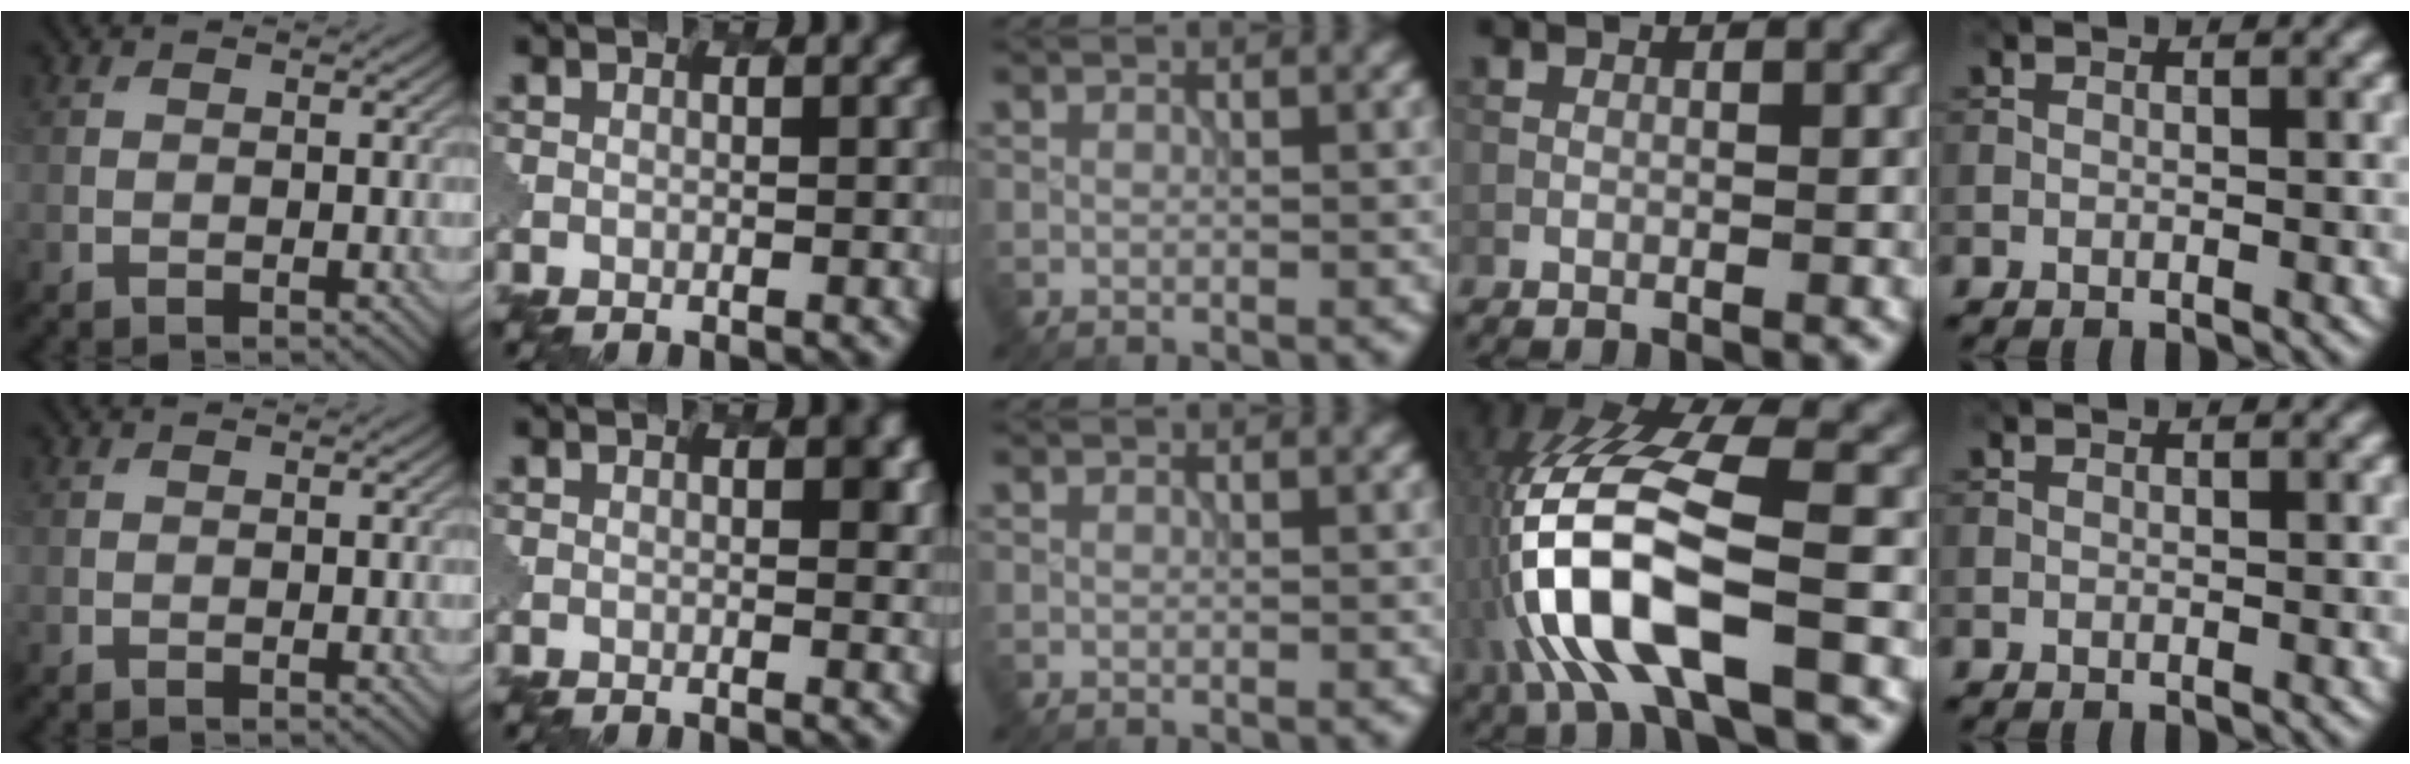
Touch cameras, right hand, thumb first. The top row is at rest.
{"index": {"total": 1.9, "force": [0.5, 0.9, 1.6], "torque": [-0.017, 0.000, 0.001]}, "ring": {"total": 12.5, "force": [-3.5, 4.9, 11.0], "torque": [-0.244, 0.004, -0.060]}}